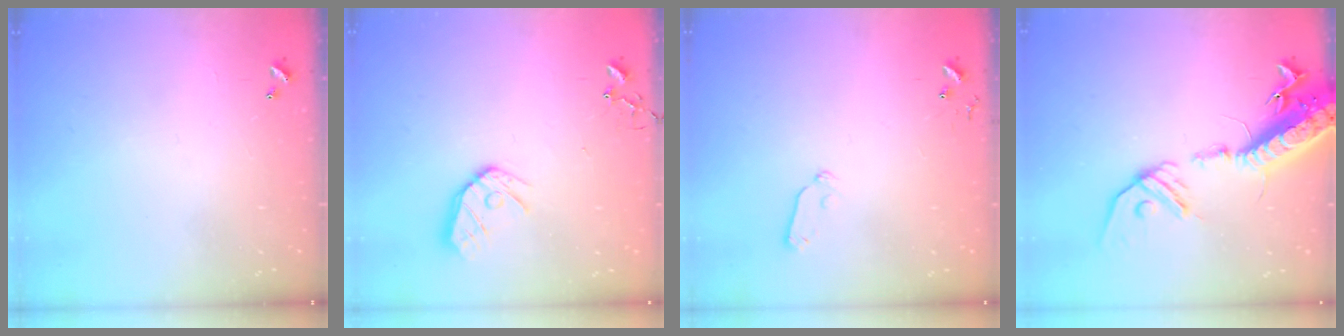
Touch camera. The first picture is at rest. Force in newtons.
{"total": 10.8, "press": 10.8, "slide": 0.9}
{"total": 5.9, "press": 5.9, "slide": 0.8}
{"total": 20.4, "press": 19.9, "slide": 4.3}